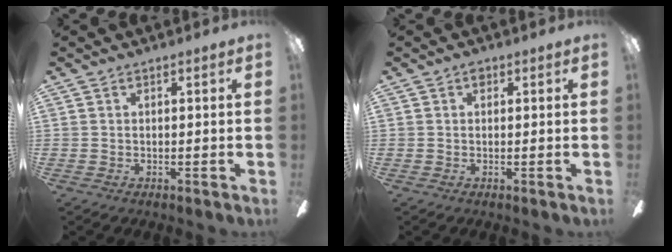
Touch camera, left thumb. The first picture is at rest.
{"total": 1.1, "force": [0.5, 0.7, 0.7], "torque": [-0.007, 0.001, 0.006]}